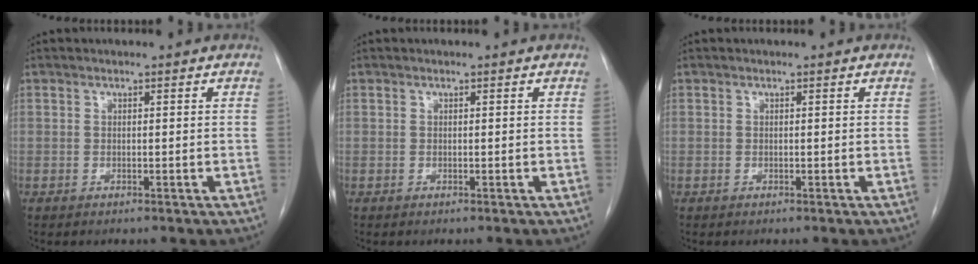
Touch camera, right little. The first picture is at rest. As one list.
[{"total": 0.0}, {"total": 0.0}]